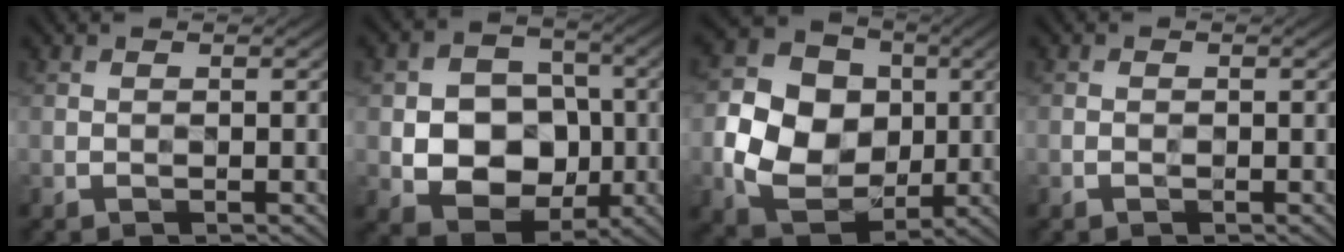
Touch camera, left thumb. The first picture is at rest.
{"total": 9.5, "force": [-1.7, 8.0, 4.9], "torque": [-0.088, -0.004, -0.046]}
{"total": 11.7, "force": [-0.4, 9.8, 6.4], "torque": [-0.150, 0.001, -0.005]}
{"total": 0.9, "force": [-0.6, 0.6, 0.3], "torque": [-0.002, 0.001, -0.013]}